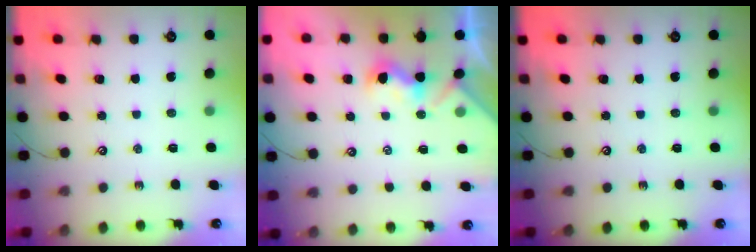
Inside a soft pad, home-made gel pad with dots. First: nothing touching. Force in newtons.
{"total": 0.8, "press": 0.4, "slide": 0.7}
{"total": 0.0}